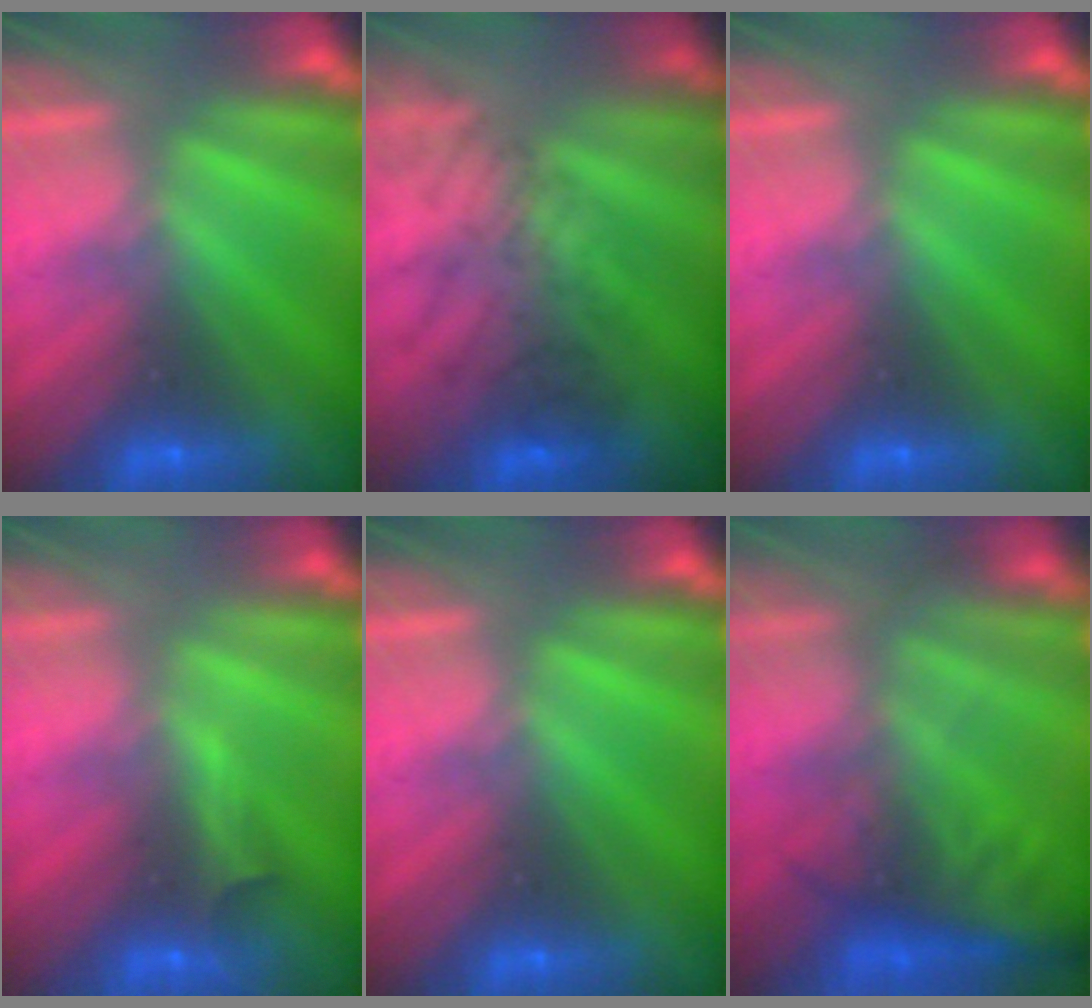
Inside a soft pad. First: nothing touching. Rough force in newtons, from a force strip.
{"total": 3.8}
{"total": 0.0}
{"total": 2.8}
{"total": 0.0}
{"total": 8.1}